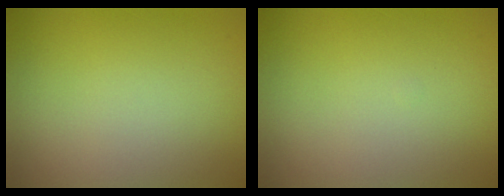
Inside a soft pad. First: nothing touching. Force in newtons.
{"total": 0.0}